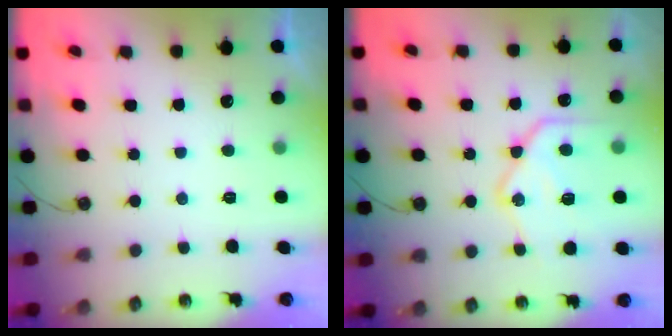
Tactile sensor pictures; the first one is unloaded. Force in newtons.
{"total": 19.4, "press": 19.4, "slide": 1.9}